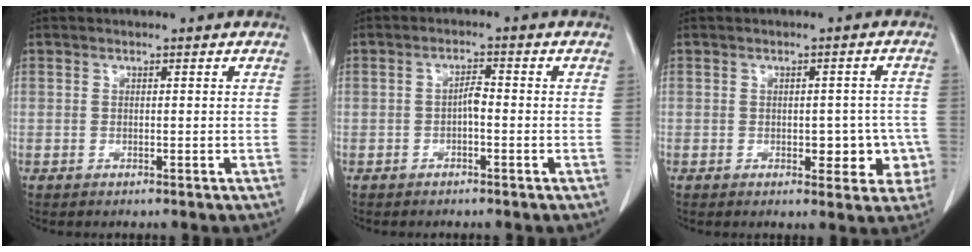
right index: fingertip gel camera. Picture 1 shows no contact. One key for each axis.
{"total": 2.0, "fx": -0.6, "fy": 0.6, "fz": 1.9, "tx": -0.031, "ty": 0.005, "tz": -0.011}
{"total": 5.6, "fx": -1.3, "fy": 3.1, "fz": 4.5, "tx": -0.032, "ty": 0.012, "tz": -0.010}